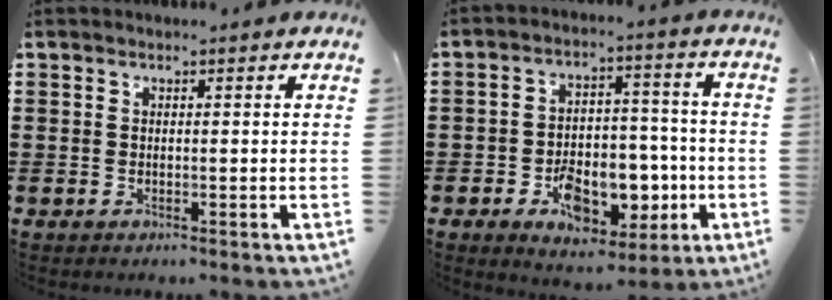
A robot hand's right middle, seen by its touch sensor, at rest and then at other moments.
{"total": 8.0, "force": [-3.3, 5.4, 4.9], "torque": [-0.066, 0.020, -0.057]}